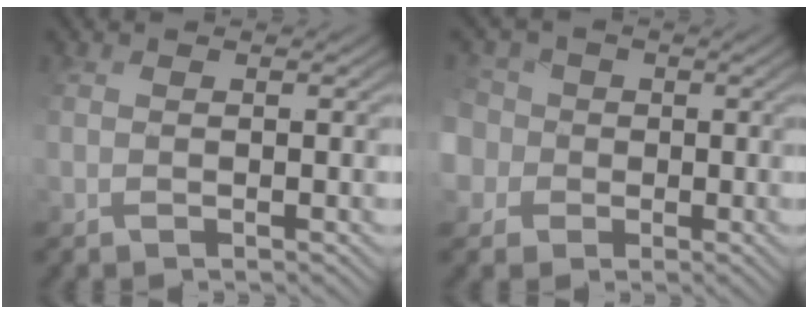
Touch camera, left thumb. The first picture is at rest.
{"total": 6.7, "force": [0.4, 6.4, 2.0], "torque": [-0.087, 0.010, -0.023]}